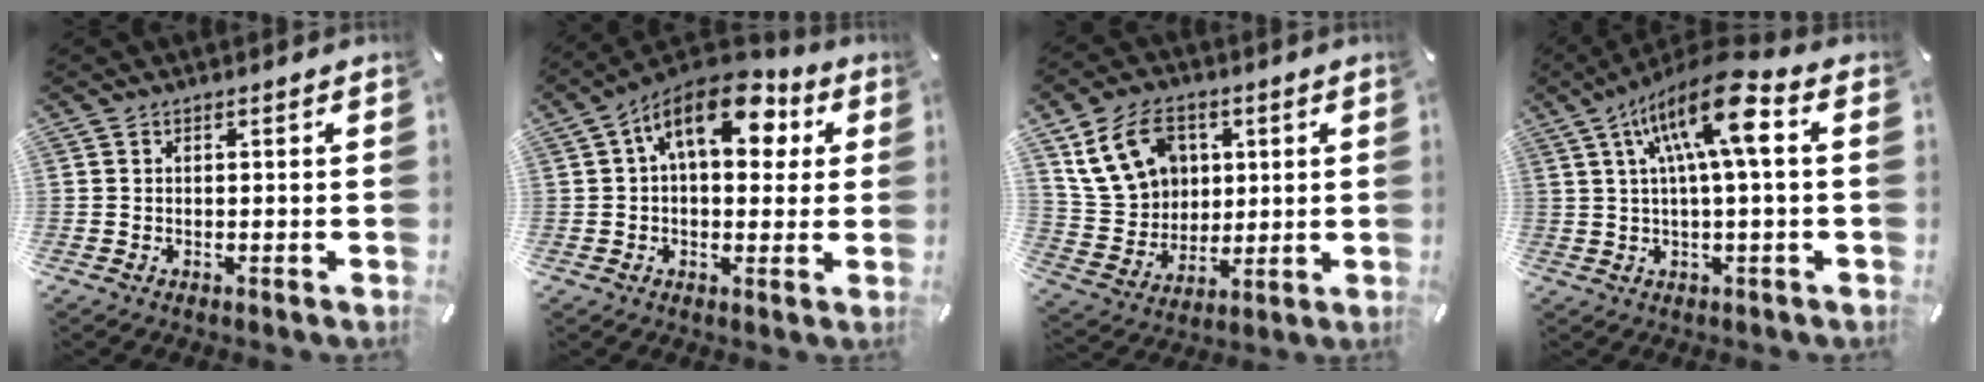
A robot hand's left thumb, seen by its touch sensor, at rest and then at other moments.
{"total": 15.6, "force": [6.0, 8.5, 11.7], "torque": [-0.164, -0.017, 0.101]}
{"total": 14.8, "force": [5.8, 11.8, 6.8], "torque": [-0.138, -0.009, 0.115]}
{"total": 15.7, "force": [4.8, 4.2, 14.4], "torque": [-0.263, -0.006, 0.073]}